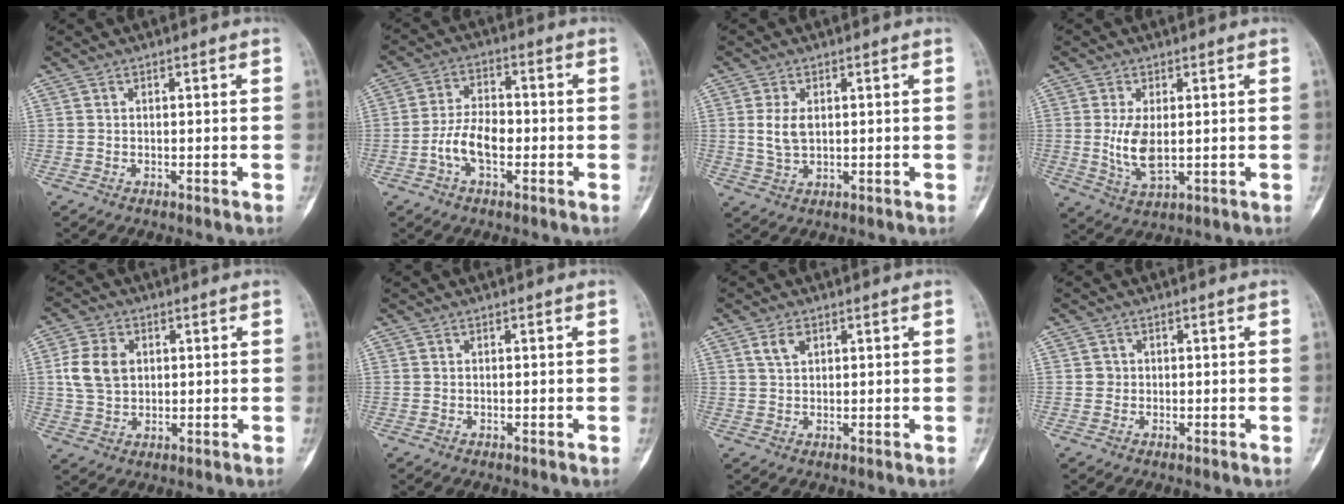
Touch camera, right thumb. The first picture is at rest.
{"total": 7.6, "force": [-2.2, 4.1, 5.9], "torque": [-0.112, 0.022, -0.046]}
{"total": 4.6, "force": [0.7, 2.7, 3.7], "torque": [-0.074, -0.004, 0.018]}
{"total": 6.9, "force": [0.2, 3.3, 6.1], "torque": [-0.123, -0.013, 0.011]}
{"total": 7.9, "force": [1.5, 5.8, 5.0], "torque": [-0.092, 0.000, 0.029]}
{"total": 0.0}
{"total": 2.8, "force": [1.4, 1.6, 1.8], "torque": [-0.032, 0.000, 0.028]}
{"total": 1.2, "force": [-0.1, 1.2, 0.2], "torque": [0.004, 0.004, -0.001]}